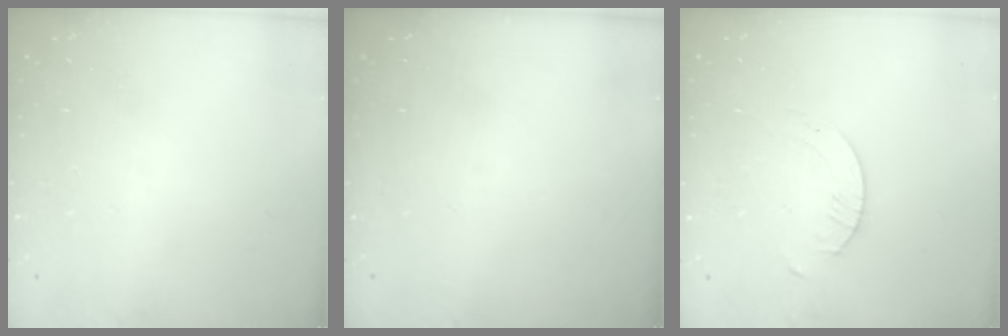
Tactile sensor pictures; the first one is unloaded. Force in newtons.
{"total": 0.0}
{"total": 1.6, "press": 1.6, "slide": 0.2}